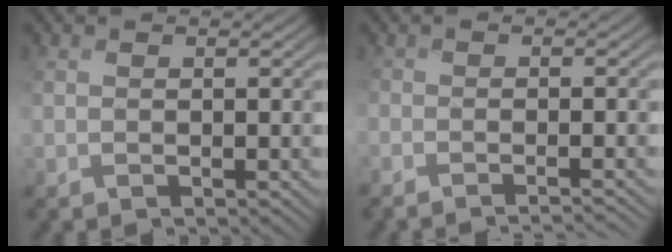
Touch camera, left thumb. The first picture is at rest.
{"total": 3.7, "force": [-2.9, 0.9, 2.1], "torque": [-0.024, -0.004, -0.032]}